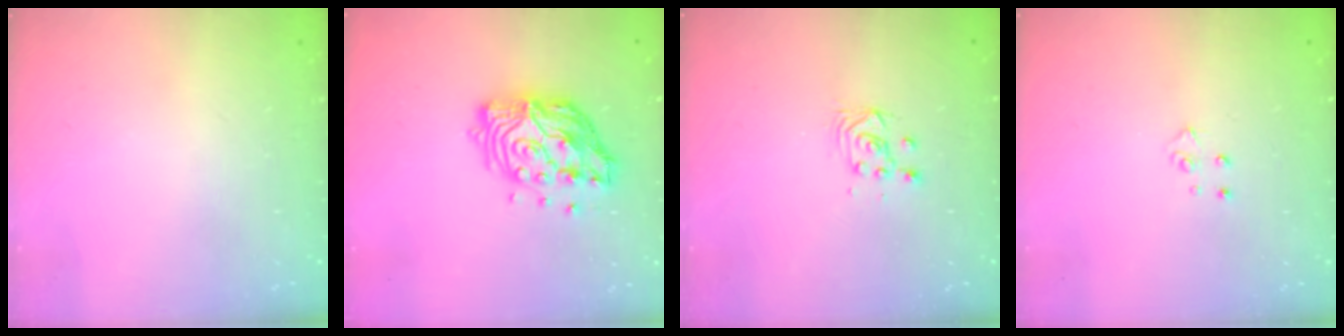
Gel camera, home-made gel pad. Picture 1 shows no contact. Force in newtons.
{"total": 14.1, "press": 14.0, "slide": 1.3}
{"total": 4.1, "press": 4.0, "slide": 0.7}
{"total": 4.5, "press": 4.4, "slide": 0.5}